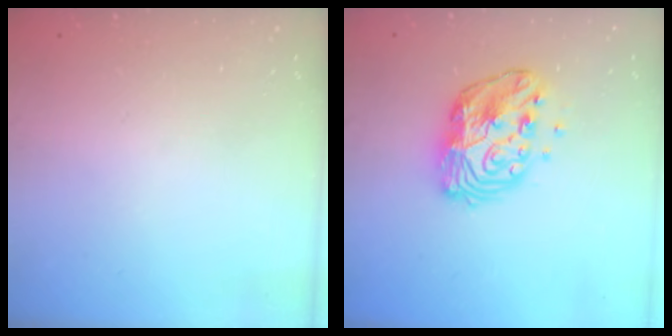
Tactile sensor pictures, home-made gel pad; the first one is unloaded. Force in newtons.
{"total": 12.3, "press": 12.3, "slide": 1.0}